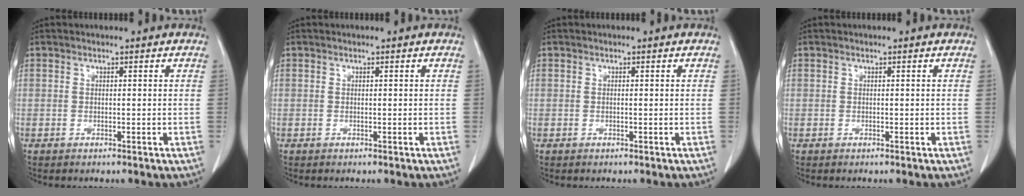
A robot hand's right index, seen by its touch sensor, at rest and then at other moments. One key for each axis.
{"total": 0.0}
{"total": 0.0}
{"total": 0.0}